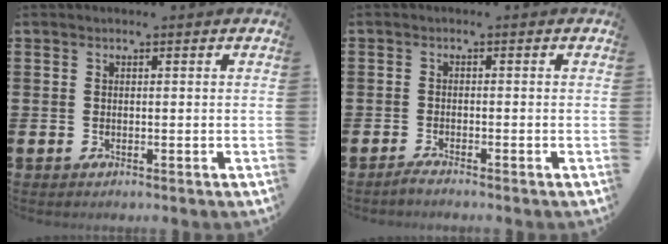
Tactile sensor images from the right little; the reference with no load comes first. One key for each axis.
{"total": 1.1, "fx": -0.9, "fy": -0.1, "fz": 0.5, "tx": -0.009, "ty": -0.002, "tz": -0.018}